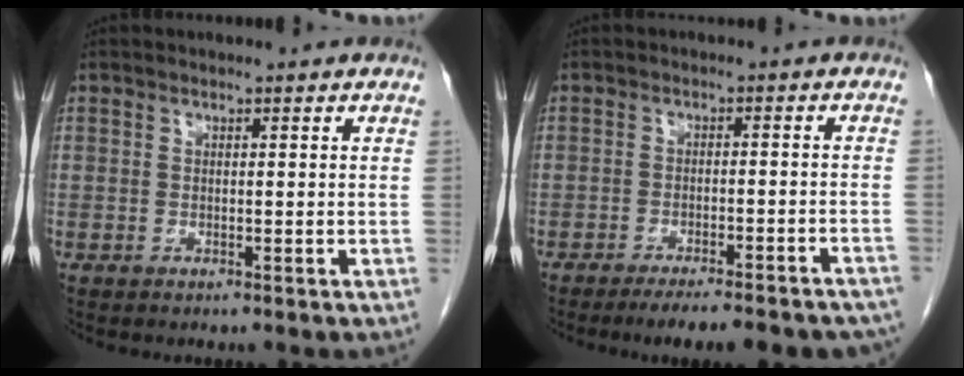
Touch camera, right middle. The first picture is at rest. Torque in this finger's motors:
{"motor_torque": [1.21, -0.93, 0.26, 0.14]}